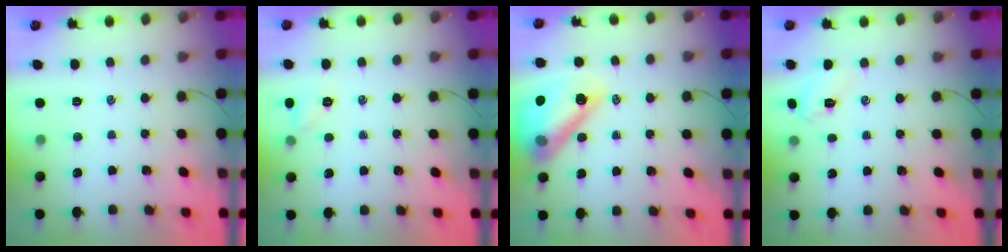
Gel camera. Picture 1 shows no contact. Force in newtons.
{"total": 5.4, "press": 5.1, "slide": 1.5}
{"total": 20.1, "press": 19.8, "slide": 3.2}
{"total": 3.6, "press": 3.5, "slide": 1.0}